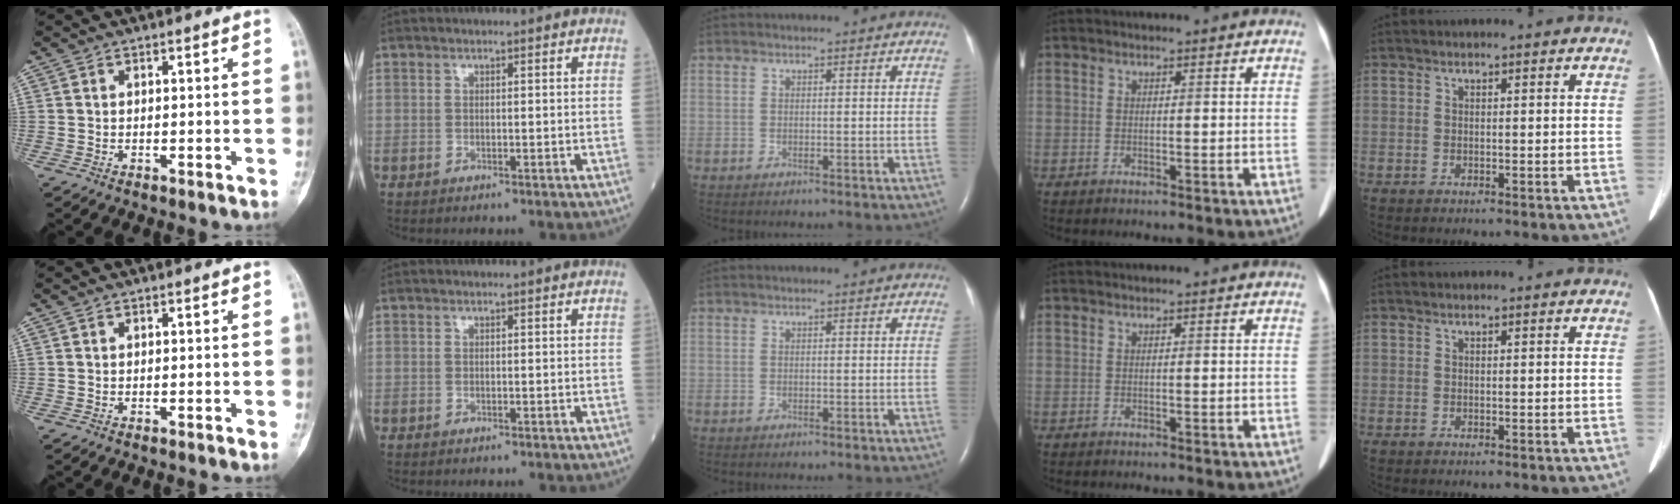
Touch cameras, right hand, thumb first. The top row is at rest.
{}